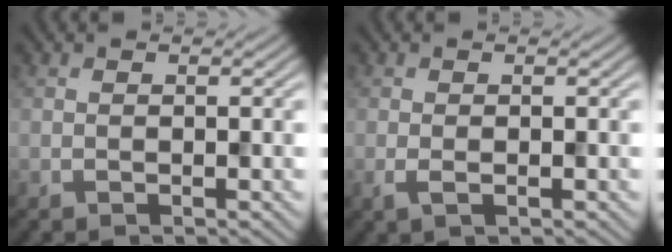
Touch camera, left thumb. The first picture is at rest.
{"total": 1.6, "force": [-0.6, 0.7, 1.3], "torque": [-0.033, -0.003, -0.013]}